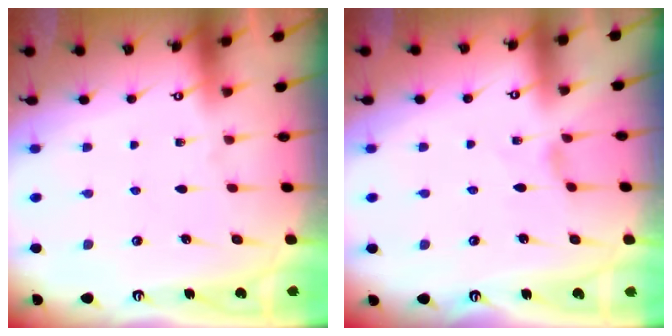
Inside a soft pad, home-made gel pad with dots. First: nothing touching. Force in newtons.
{"total": 0.0}